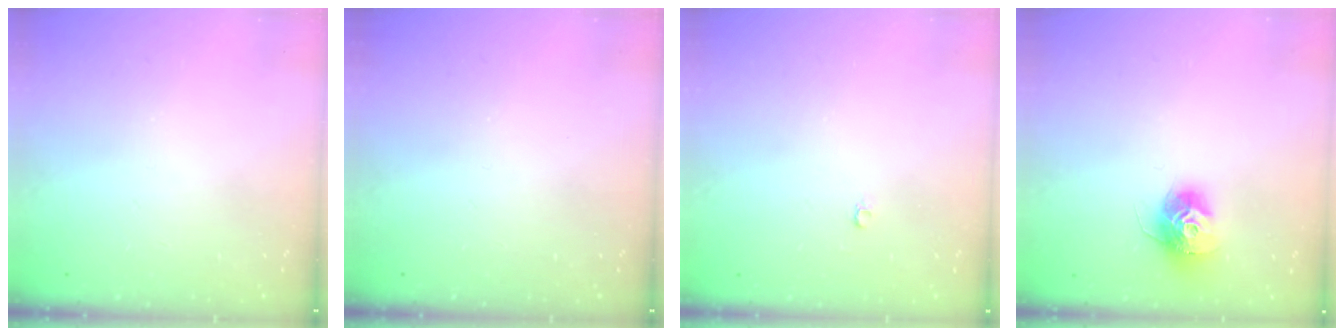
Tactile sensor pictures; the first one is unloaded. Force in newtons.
{"total": 0.0}
{"total": 2.0, "press": 2.0, "slide": 0.4}
{"total": 11.8, "press": 11.8, "slide": 0.9}